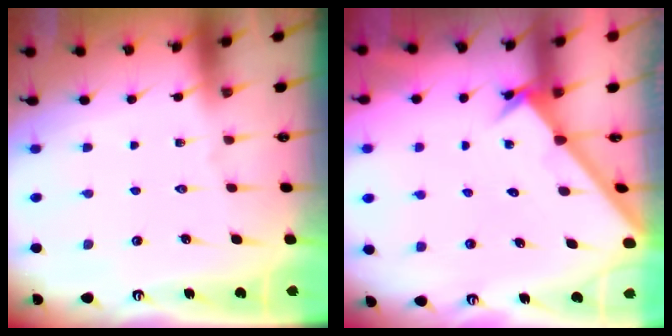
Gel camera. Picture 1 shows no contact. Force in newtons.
{"total": 2.1, "press": 2.1, "slide": 0.2}